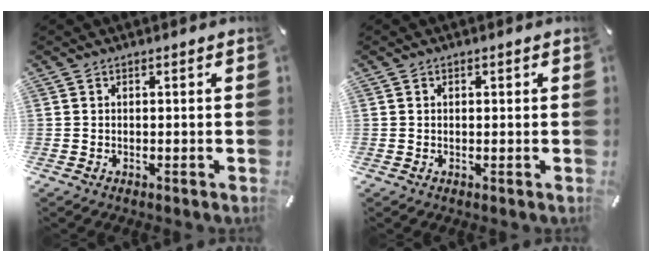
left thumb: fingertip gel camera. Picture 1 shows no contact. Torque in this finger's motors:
{"motor_torque": [-0.22, -0.01, -0.19, -0.10, -0.11]}